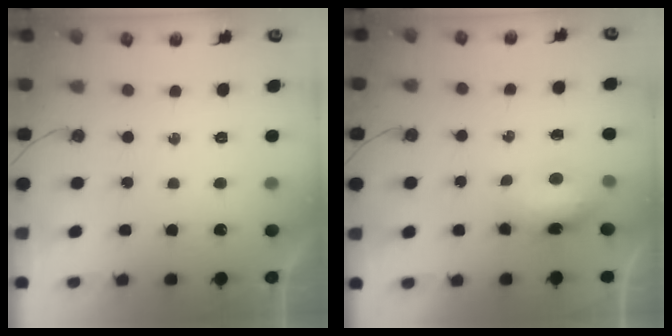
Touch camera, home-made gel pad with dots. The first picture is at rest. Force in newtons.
{"total": 7.8, "press": 7.7, "slide": 1.1}